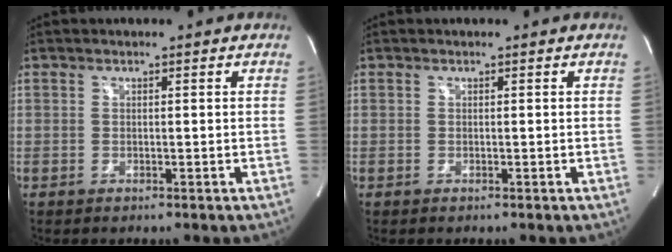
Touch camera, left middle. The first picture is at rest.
{"total": 0.0}